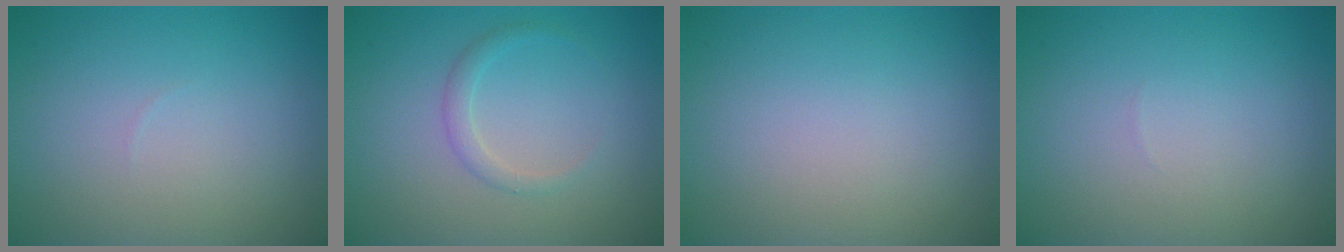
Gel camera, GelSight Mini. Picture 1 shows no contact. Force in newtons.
{"total": 1.3, "press": 1.3, "slide": 0.0}
{"total": 0.0}
{"total": 0.0}